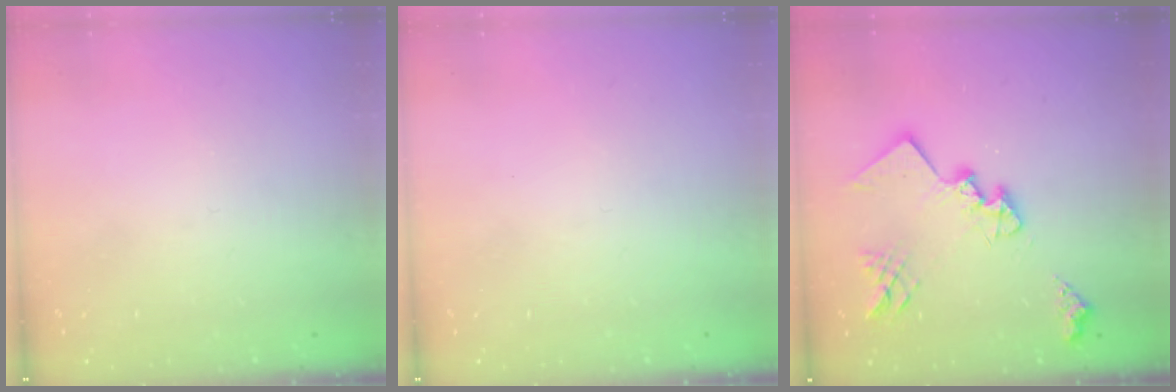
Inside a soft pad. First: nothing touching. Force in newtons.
{"total": 0.0}
{"total": 19.6, "press": 19.6, "slide": 0.8}